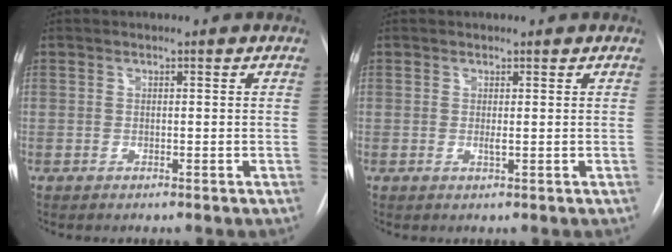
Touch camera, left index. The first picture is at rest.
{"total": 0.6, "force": [0.2, 0.1, 0.6], "torque": [-0.017, -0.003, 0.003]}